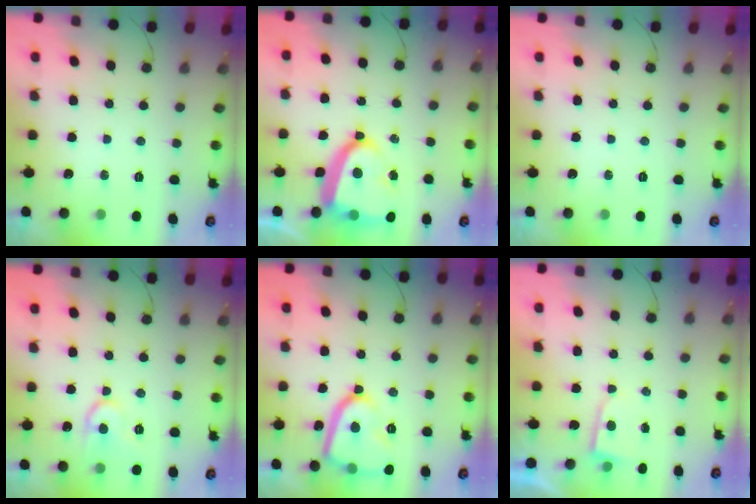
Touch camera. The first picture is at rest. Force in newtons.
{"total": 16.5, "press": 16.4, "slide": 1.5}
{"total": 0.0}
{"total": 10.9, "press": 10.9, "slide": 1.0}
{"total": 15.5, "press": 15.4, "slide": 1.5}
{"total": 2.1, "press": 2.1, "slide": 0.3}